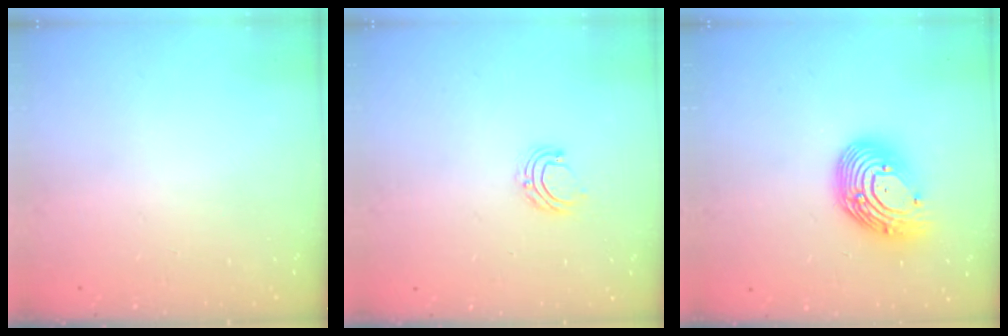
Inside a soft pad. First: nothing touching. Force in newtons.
{"total": 5.9, "press": 5.9, "slide": 0.4}
{"total": 15.0, "press": 14.9, "slide": 1.5}